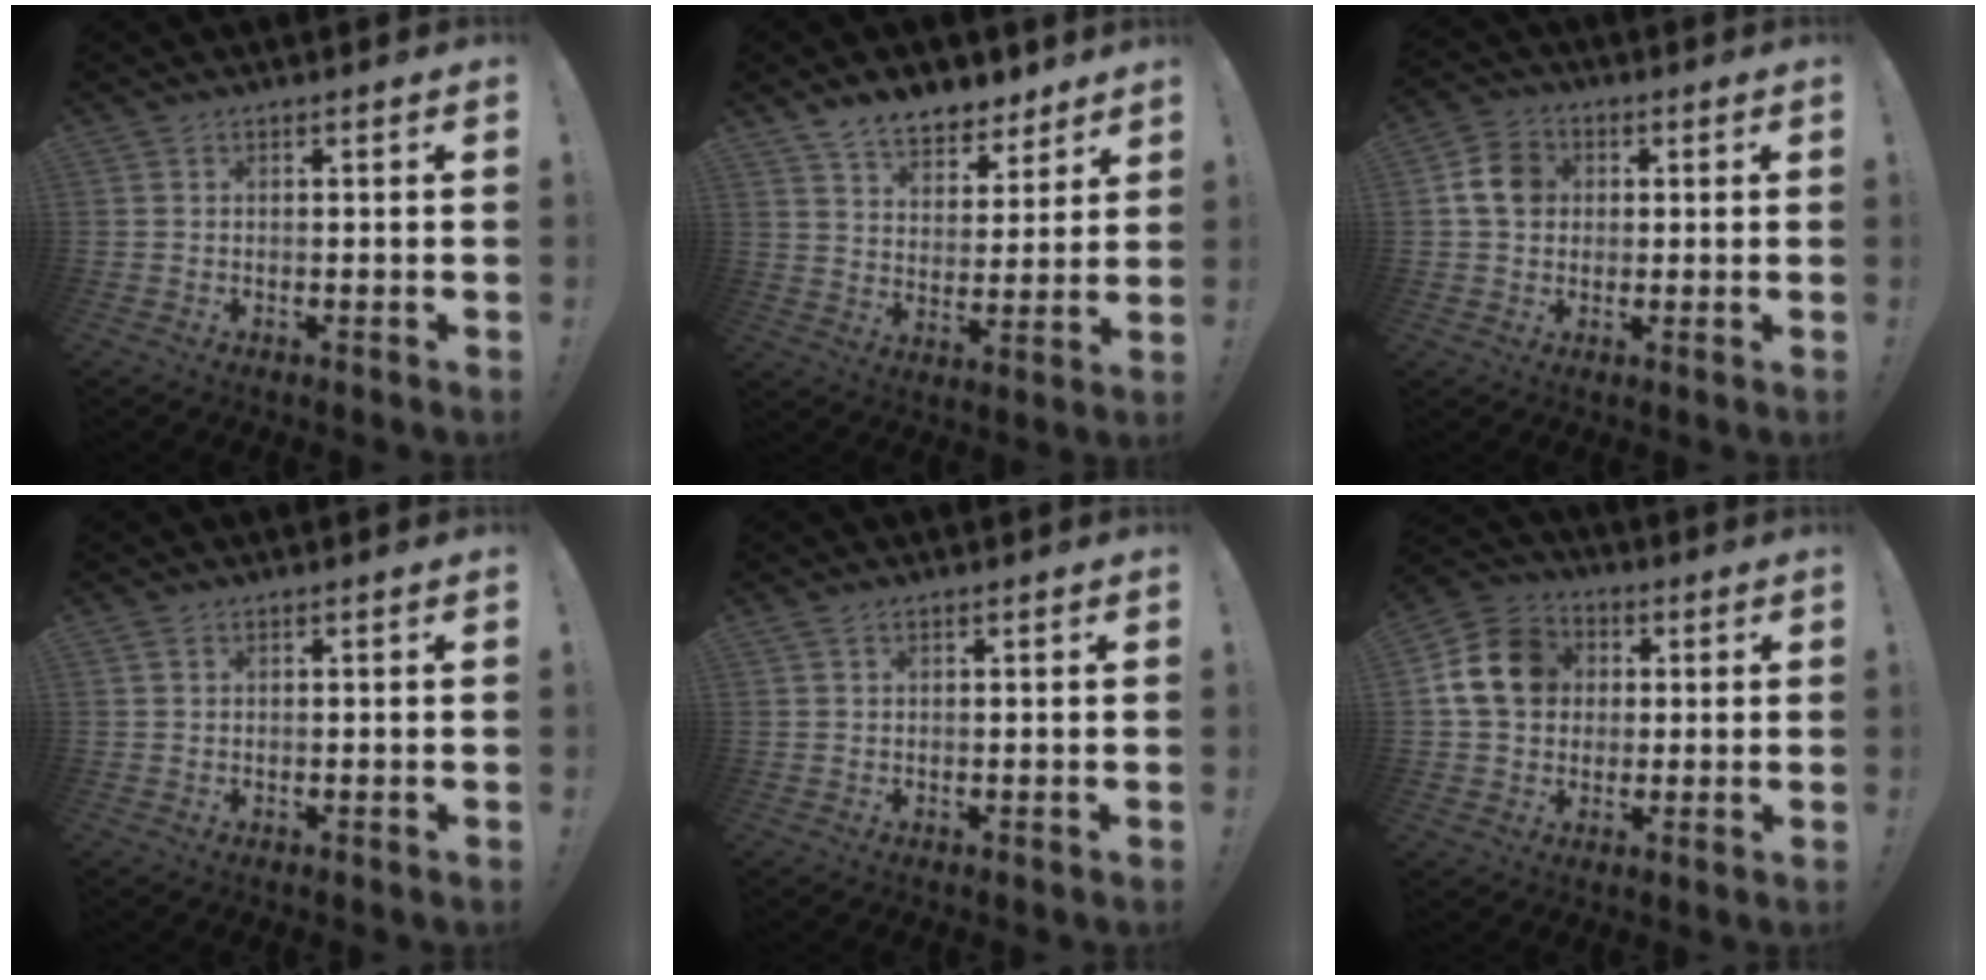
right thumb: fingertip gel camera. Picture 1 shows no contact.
{"total": 10.0, "force": [8.2, 5.0, 2.9], "torque": [-0.046, -0.061, 0.156]}
{"total": 8.2, "force": [1.4, 6.9, 4.2], "torque": [-0.060, 0.012, 0.031]}
{"total": 0.8, "force": [0.5, 0.5, 0.3], "torque": [-0.002, -0.002, 0.010]}
{"total": 1.2, "force": [0.7, 0.6, 0.7], "torque": [-0.009, -0.001, 0.011]}
{"total": 14.5, "force": [2.7, 12.1, 7.6], "torque": [-0.114, 0.008, 0.062]}